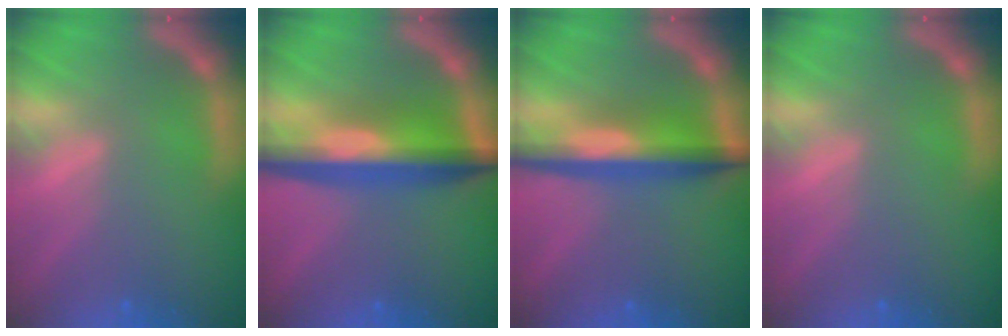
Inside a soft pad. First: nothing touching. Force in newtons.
{"total": 8.1}
{"total": 6.5}
{"total": 0.0}